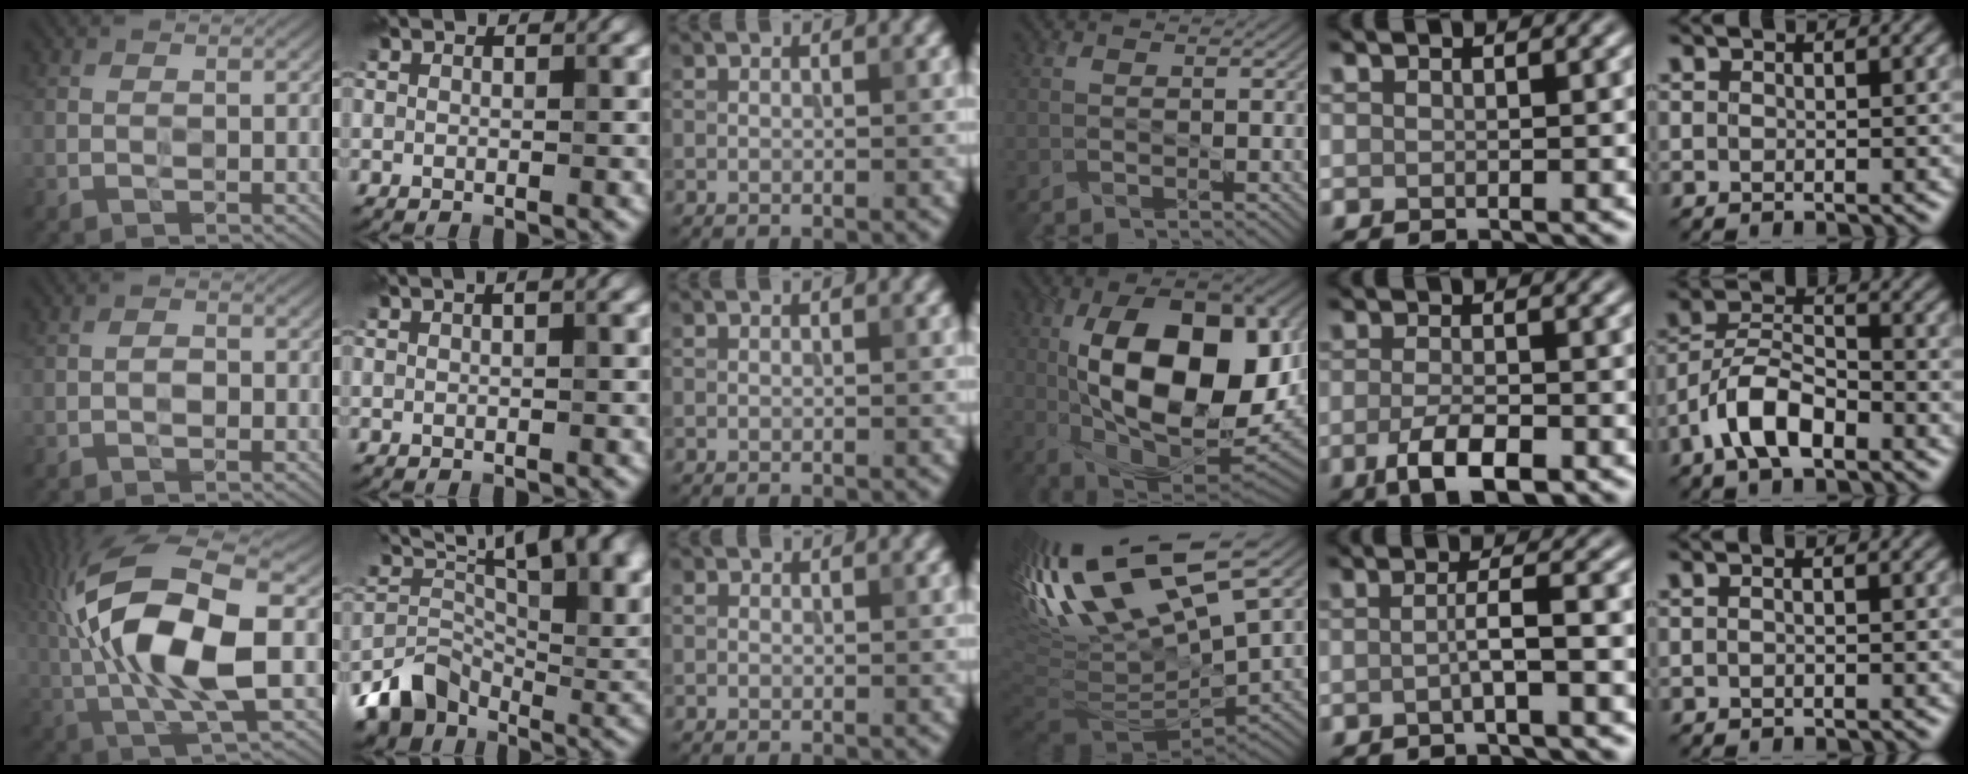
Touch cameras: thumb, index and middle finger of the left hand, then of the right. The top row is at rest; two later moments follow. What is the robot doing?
{"motion": "wipe", "object": "bowl"}